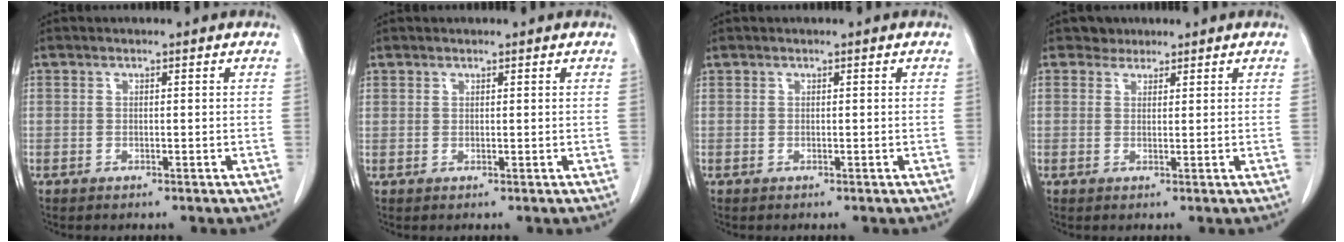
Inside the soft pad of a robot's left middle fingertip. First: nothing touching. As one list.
[{"total": 0.8, "force": [0.6, 0.5, 0.0], "torque": [0.002, 0.000, 0.008]}, {"total": 0.0}, {"total": 1.8, "force": [1.4, 1.0, -0.3], "torque": [0.005, 0.003, 0.019]}]